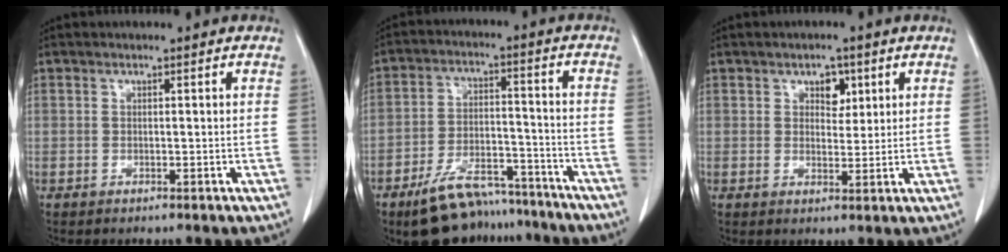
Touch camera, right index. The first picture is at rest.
{"total": 11.9, "force": [-9.6, 4.7, 5.4], "torque": [-0.094, 0.013, -0.158]}
{"total": 3.2, "force": [1.5, 2.0, 1.9], "torque": [-0.023, 0.003, 0.024]}